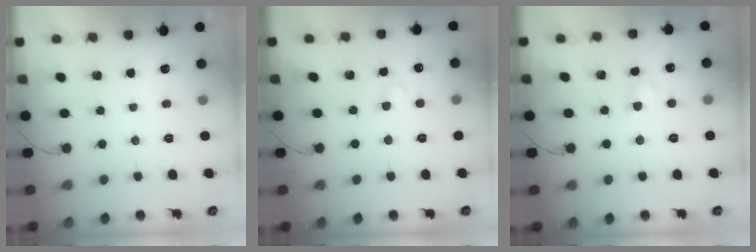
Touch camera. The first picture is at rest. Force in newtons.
{"total": 2.0, "press": 1.7, "slide": 0.9}
{"total": 2.5, "press": 2.3, "slide": 1.0}